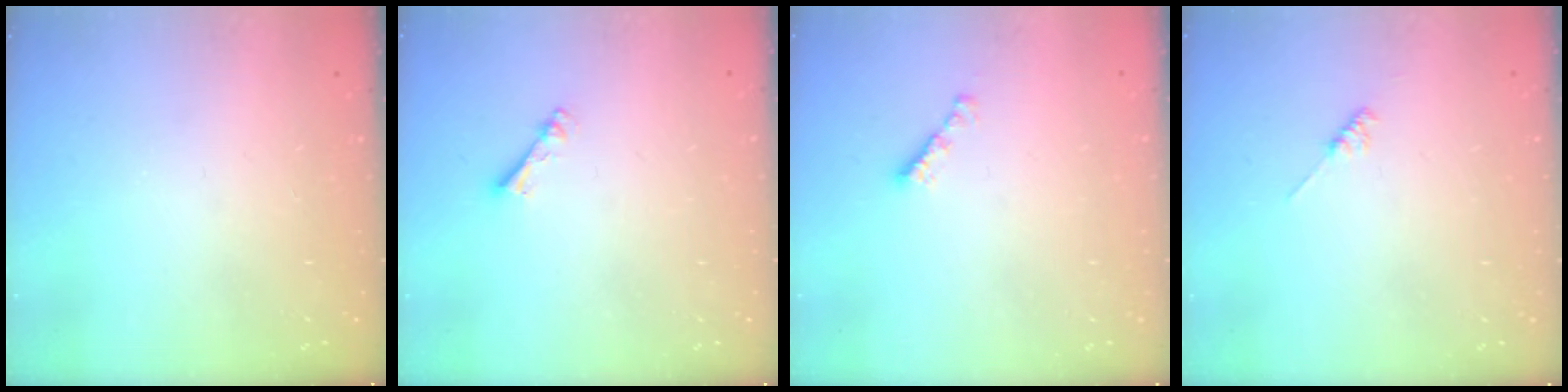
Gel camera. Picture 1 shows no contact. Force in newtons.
{"total": 2.7, "press": 2.7, "slide": 0.4}
{"total": 2.3, "press": 2.2, "slide": 0.4}
{"total": 1.8, "press": 1.7, "slide": 0.3}